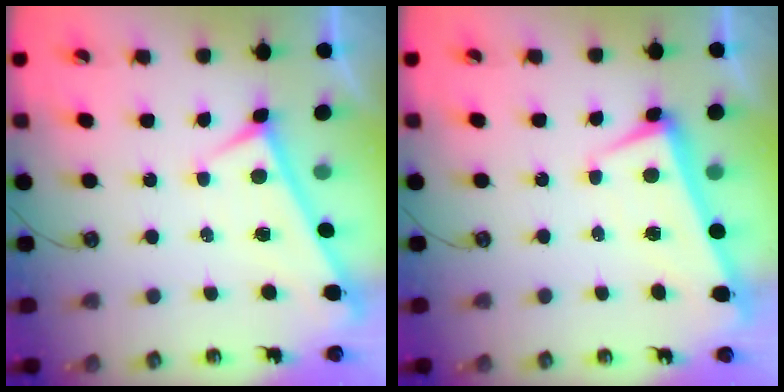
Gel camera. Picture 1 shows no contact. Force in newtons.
{"total": 2.0, "press": 1.9, "slide": 0.6}